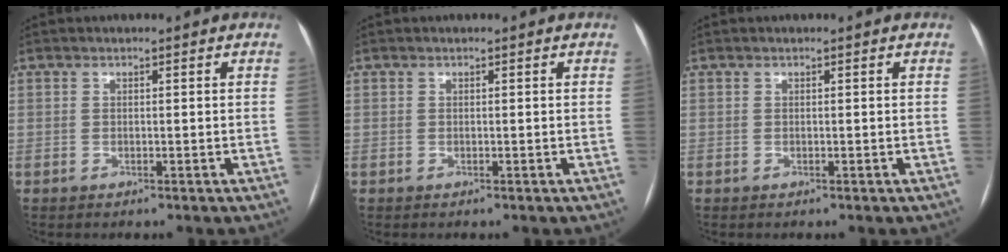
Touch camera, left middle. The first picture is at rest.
{"total": 0.0}
{"total": 0.0}